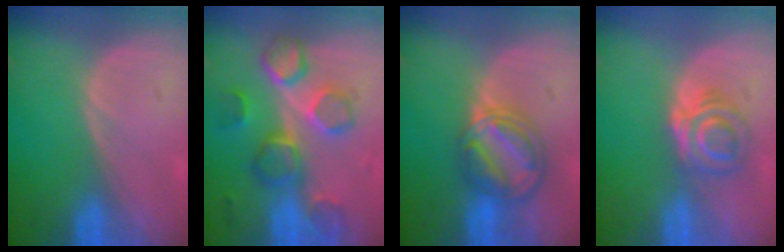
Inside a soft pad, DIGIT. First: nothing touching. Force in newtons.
{"total": 8.7, "press": 8.4, "slide": 2.0}
{"total": 8.1, "press": 6.9, "slide": 4.1}
{"total": 6.3, "press": 5.2, "slide": 3.5}